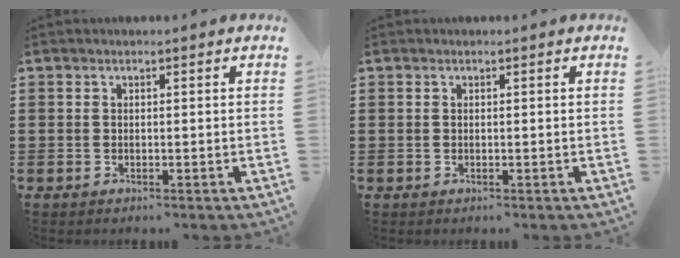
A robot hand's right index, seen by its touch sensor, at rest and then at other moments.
{"total": 0.0}